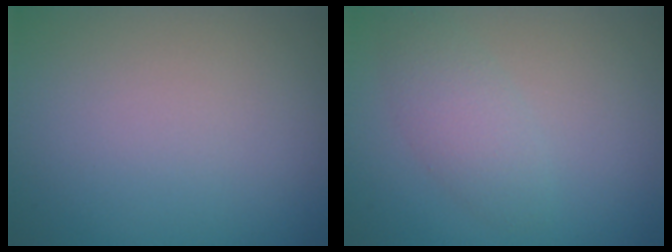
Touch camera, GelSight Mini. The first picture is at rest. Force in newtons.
{"total": 2.5, "press": 2.5, "slide": 0.1}